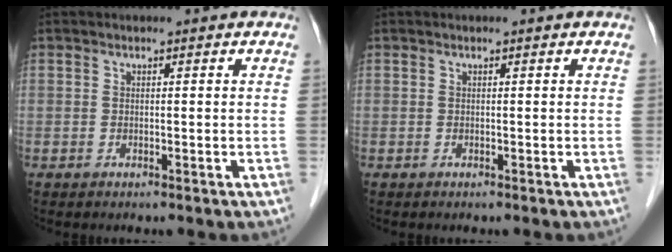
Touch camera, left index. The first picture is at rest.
{"total": 0.0}